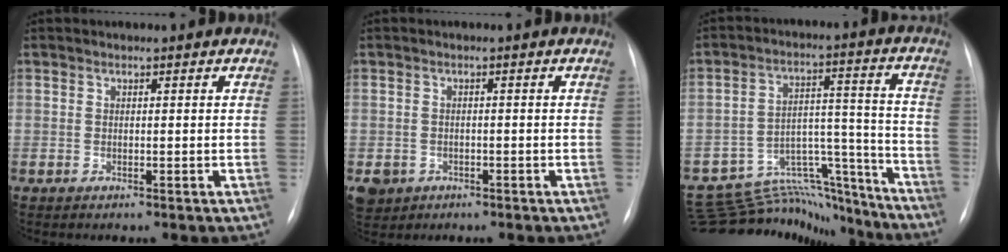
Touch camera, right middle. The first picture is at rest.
{"total": 5.9, "force": [-2.9, 4.9, 1.4], "torque": [-0.035, 0.003, -0.040]}
{"total": 19.2, "force": [-18.4, 5.1, 2.6], "torque": [-0.048, 0.057, -0.266]}